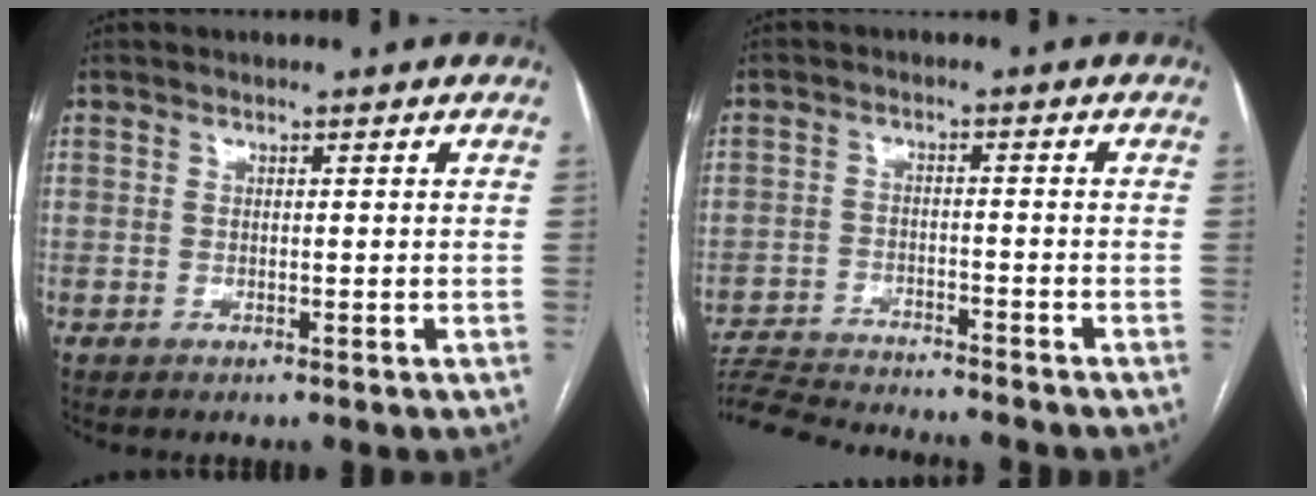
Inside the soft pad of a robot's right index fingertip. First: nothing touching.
{"total": 12.1, "force": [-11.5, 0.8, 3.7], "torque": [-0.062, -0.001, -0.181]}